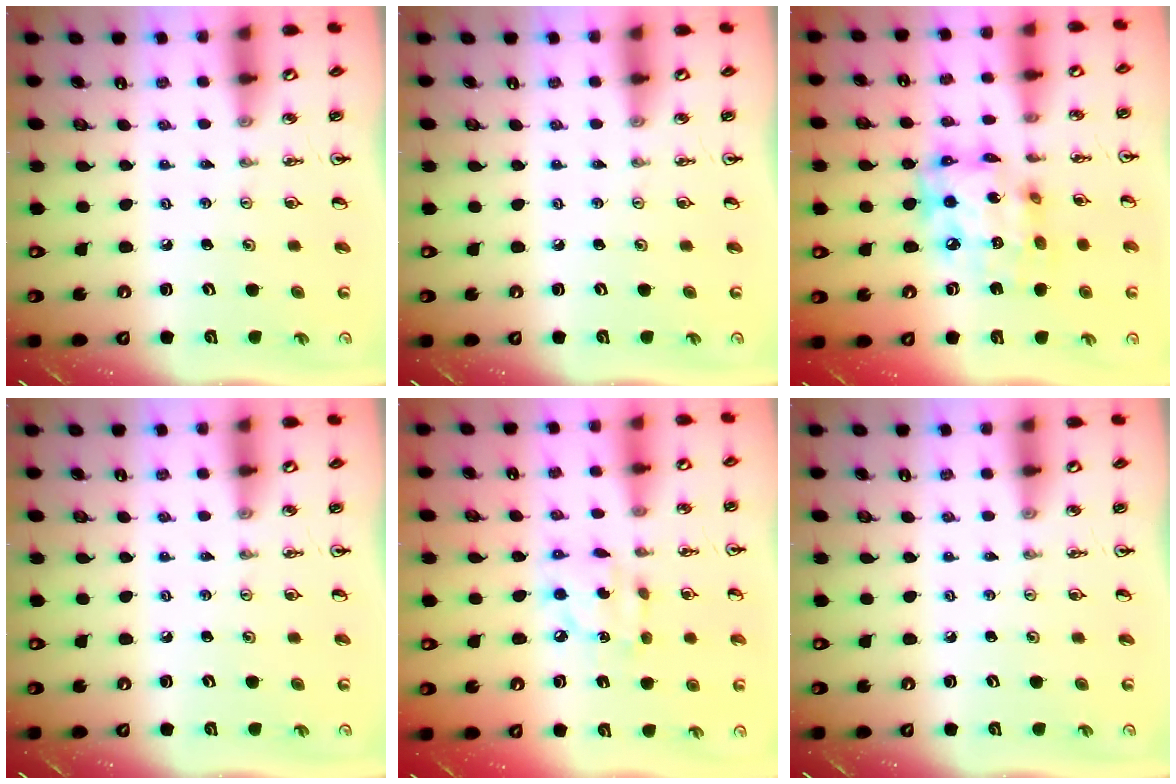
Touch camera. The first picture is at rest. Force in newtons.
{"total": 0.0}
{"total": 16.0, "press": 15.9, "slide": 1.8}
{"total": 0.0}
{"total": 7.5, "press": 7.5, "slide": 0.4}
{"total": 0.0}